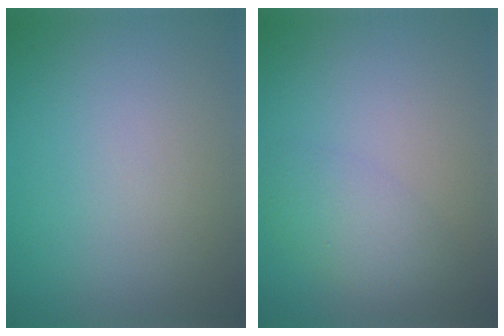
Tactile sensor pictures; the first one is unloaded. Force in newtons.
{"total": 2.7, "press": 2.7, "slide": 0.1}